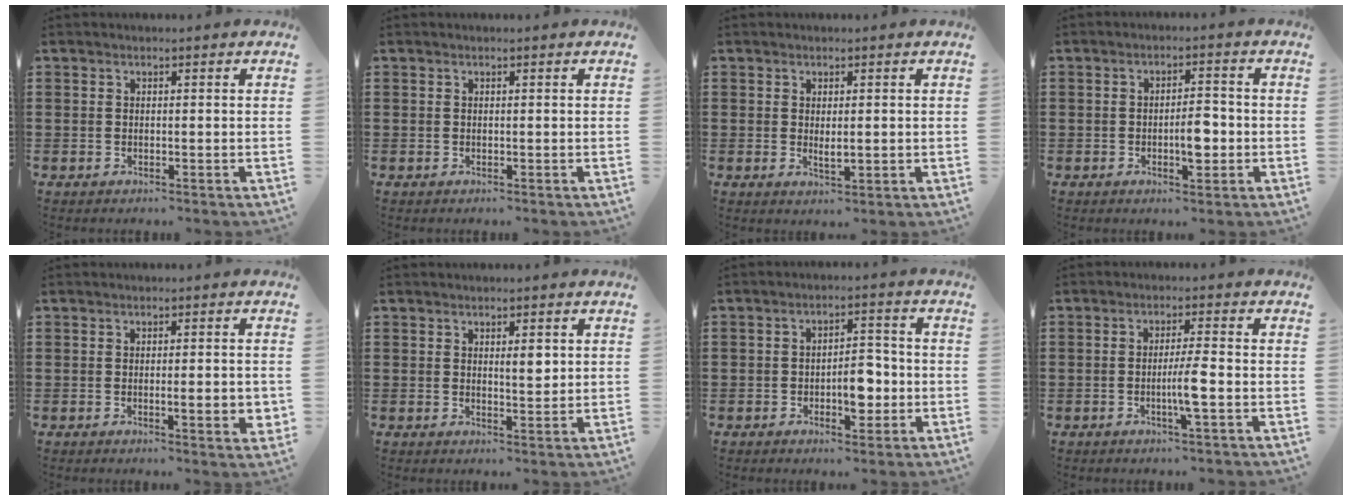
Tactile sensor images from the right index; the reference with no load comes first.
{"total": 0.0}
{"total": 1.8, "force": [0.2, 0.6, 1.7], "torque": [-0.033, 0.000, 0.004]}
{"total": 4.5, "force": [-1.1, 1.8, 4.0], "torque": [-0.062, 0.004, -0.021]}
{"total": 3.8, "force": [-0.6, 0.6, 3.7], "torque": [-0.051, -0.006, -0.012]}
{"total": 2.6, "force": [0.9, 0.9, 2.3], "torque": [-0.037, 0.002, 0.012]}
{"total": 5.6, "force": [-1.7, 2.8, 4.5], "torque": [-0.062, 0.003, -0.032]}
{"total": 4.3, "force": [-1.2, -0.1, 4.1], "torque": [-0.080, -0.009, -0.027]}